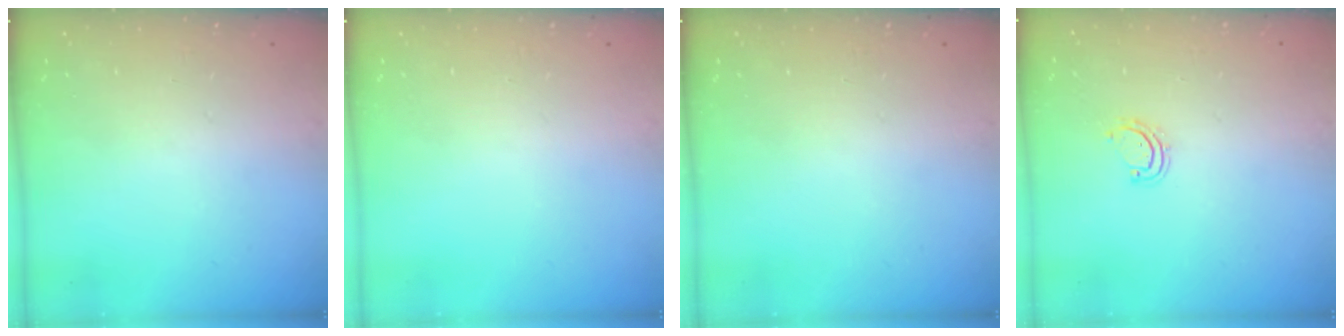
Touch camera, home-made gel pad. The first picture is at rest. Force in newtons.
{"total": 0.0}
{"total": 0.0}
{"total": 4.7, "press": 4.4, "slide": 1.6}